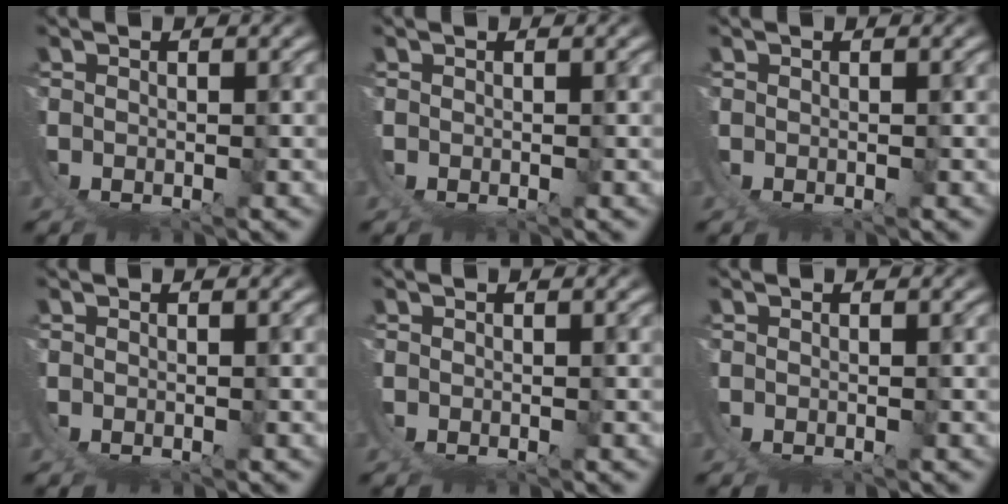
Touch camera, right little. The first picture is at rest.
{"total": 0.0}
{"total": 0.0}
{"total": 0.0}
{"total": 0.0}
{"total": 0.0}